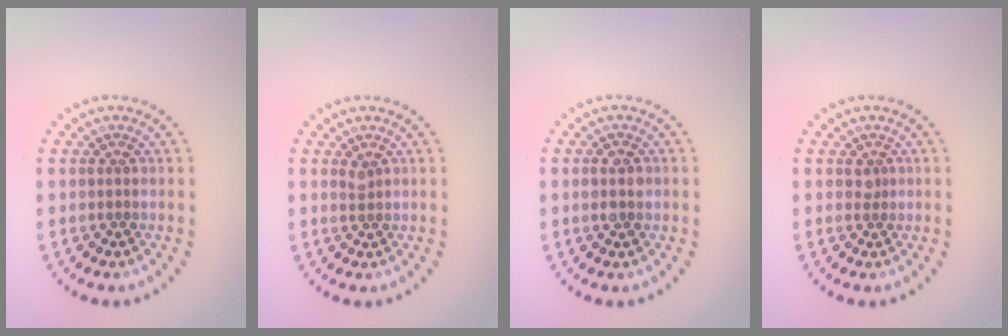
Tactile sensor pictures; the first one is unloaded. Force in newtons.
{"total": 0.7, "press": 0.6, "slide": 0.5}
{"total": 2.0, "press": 2.0, "slide": 0.1}
{"total": 0.8, "press": 0.5, "slide": 0.6}